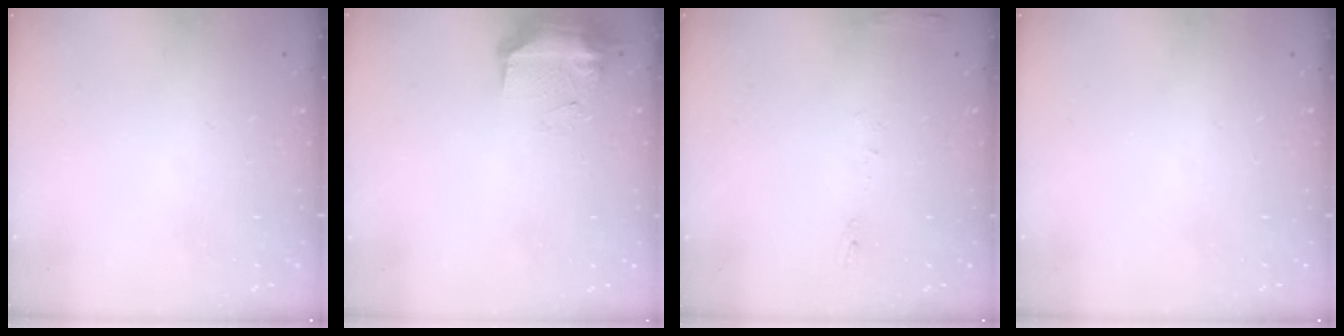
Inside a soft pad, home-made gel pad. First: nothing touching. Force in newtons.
{"total": 15.7, "press": 10.5, "slide": 11.7}
{"total": 6.0, "press": 6.0, "slide": 0.6}
{"total": 0.0}